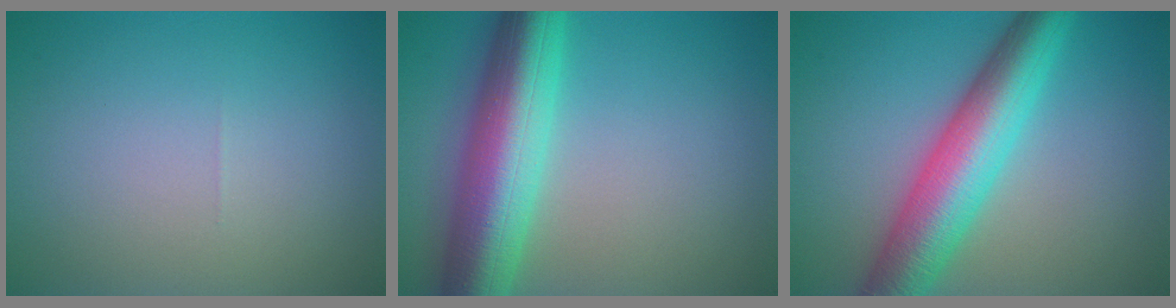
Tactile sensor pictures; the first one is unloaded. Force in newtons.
{"total": 10.1, "press": 10.1, "slide": 0.4}
{"total": 8.7, "press": 8.7, "slide": 0.1}